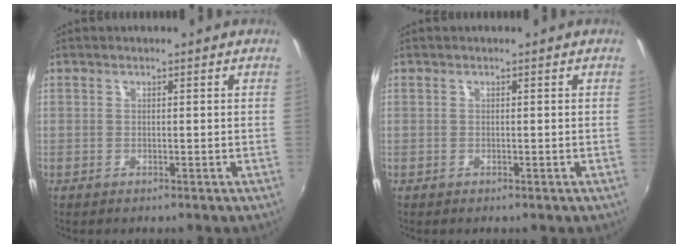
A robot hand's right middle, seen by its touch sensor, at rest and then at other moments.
{"total": 0.0}